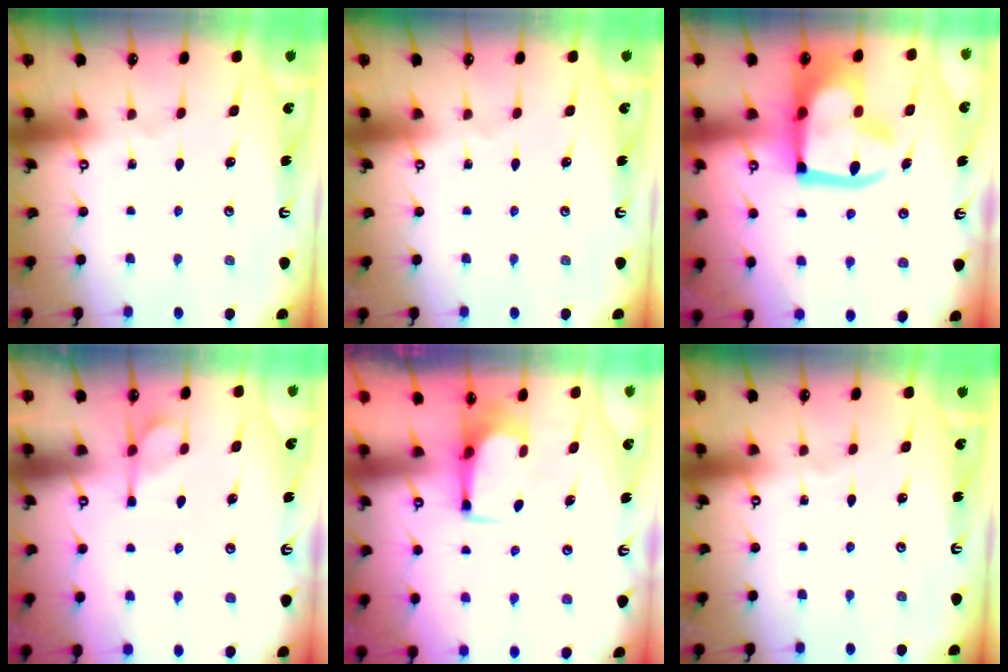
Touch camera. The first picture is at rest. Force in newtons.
{"total": 0.0}
{"total": 14.4, "press": 14.3, "slide": 2.0}
{"total": 1.1, "press": 0.1, "slide": 1.1}
{"total": 2.1, "press": 2.1, "slide": 0.2}
{"total": 0.0}